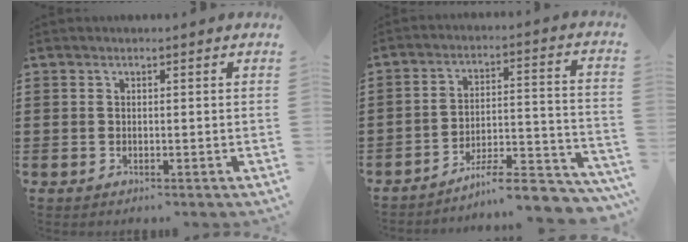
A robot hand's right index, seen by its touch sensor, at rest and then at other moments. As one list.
[{"total": 8.4, "force": [-7.3, 1.3, 3.9], "torque": [-0.050, 0.013, -0.138]}]